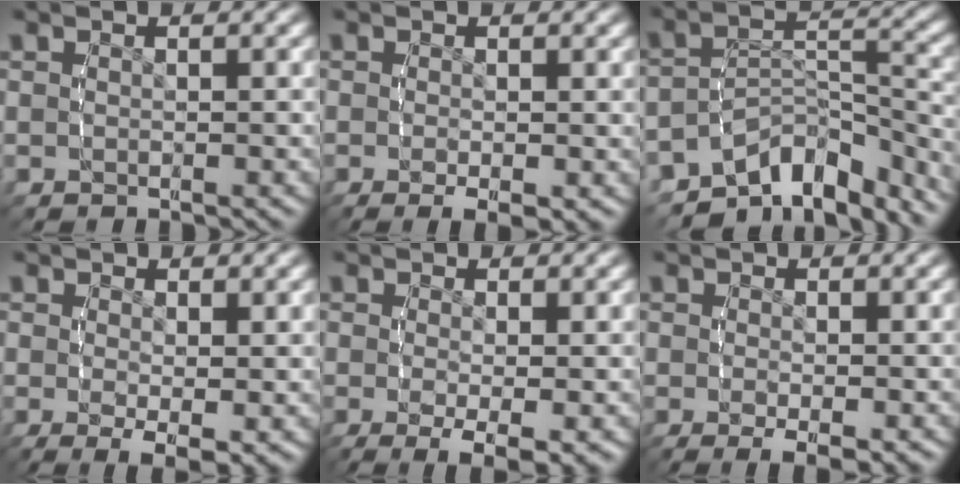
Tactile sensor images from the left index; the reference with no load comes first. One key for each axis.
{"total": 2.2, "fx": -1.1, "fy": 0.7, "fz": 1.8, "tx": -0.024, "ty": -0.012, "tz": -0.010}
{"total": 11.6, "fx": -8.1, "fy": 6.4, "fz": 5.2, "tx": -0.074, "ty": -0.016, "tz": -0.123}
{"total": 4.0, "fx": -1.5, "fy": 1.1, "fz": 3.5, "tx": -0.049, "ty": -0.030, "tz": -0.007}
{"total": 5.1, "fx": -2.5, "fy": 1.5, "fz": 4.1, "tx": -0.066, "ty": -0.032, "tz": -0.022}
{"total": 2.9, "fx": -1.4, "fy": 0.8, "fz": 2.5, "tx": -0.035, "ty": -0.018, "tz": -0.011}